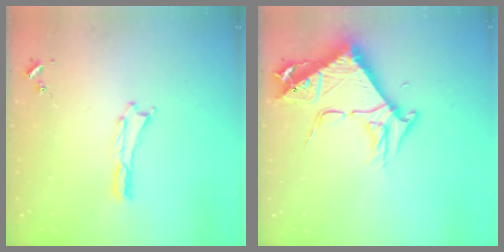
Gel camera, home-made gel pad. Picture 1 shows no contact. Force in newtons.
{"total": 8.8, "press": 8.7, "slide": 1.1}